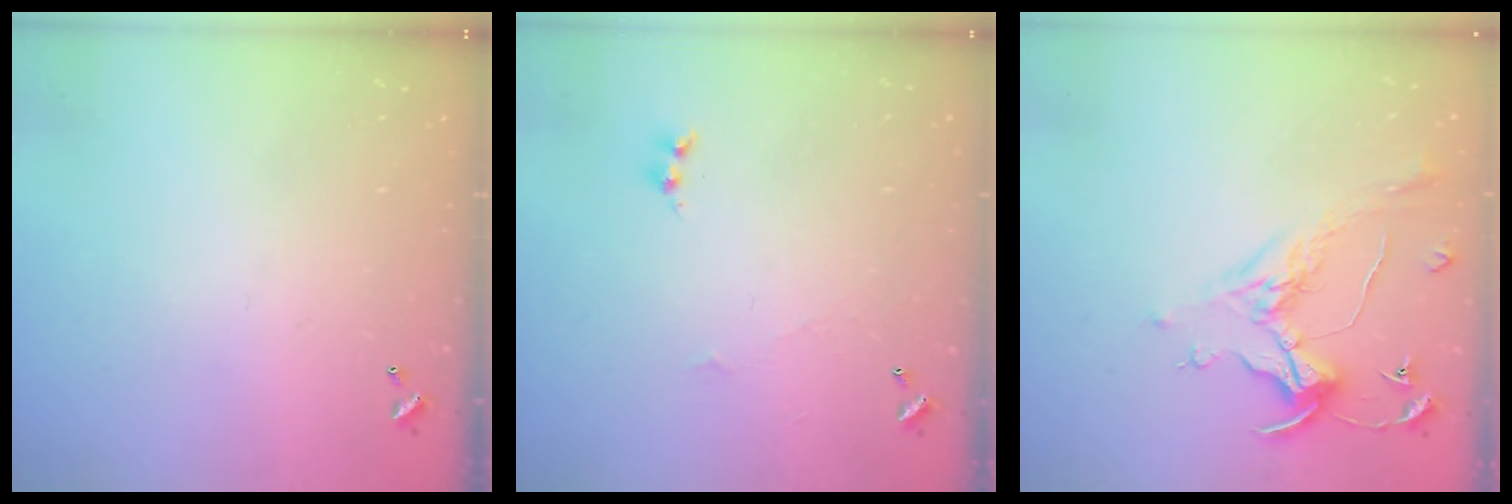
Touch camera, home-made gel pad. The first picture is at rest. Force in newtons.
{"total": 1.6, "press": 1.5, "slide": 0.4}
{"total": 0.8, "press": 0.7, "slide": 0.5}